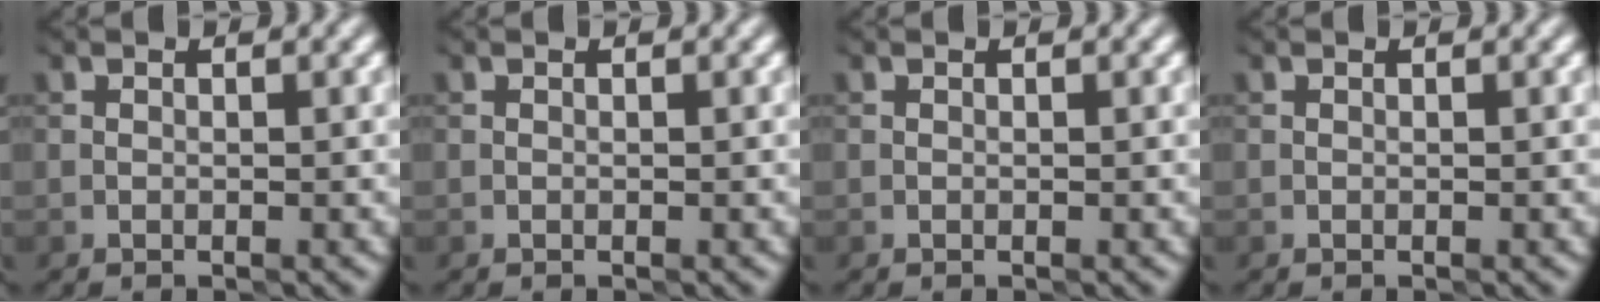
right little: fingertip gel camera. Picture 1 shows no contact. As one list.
[{"total": 0.0}, {"total": 0.0}, {"total": 0.0}]